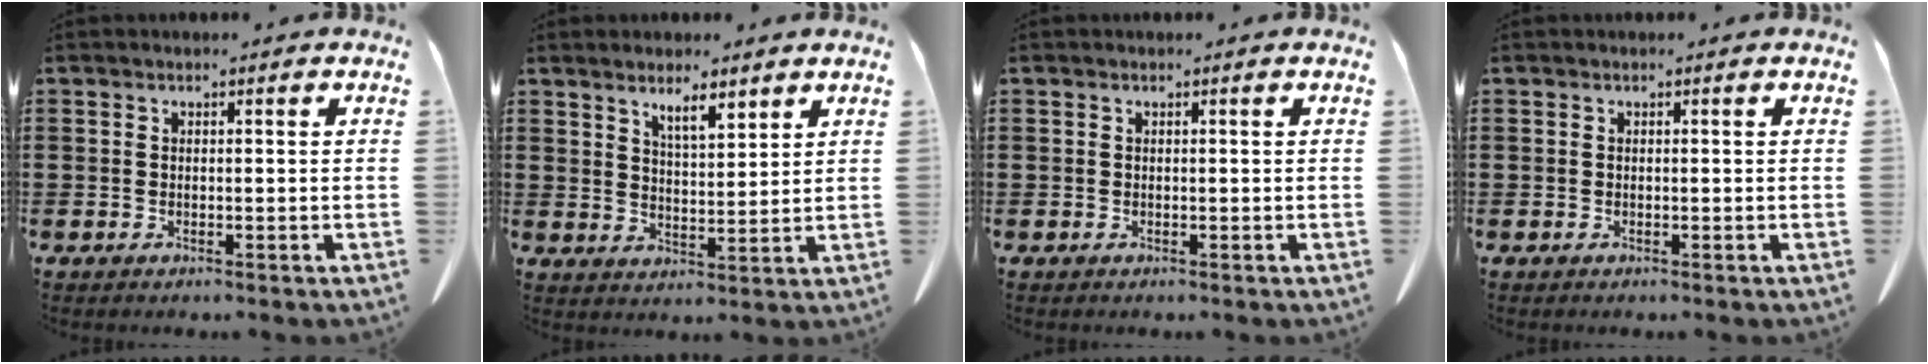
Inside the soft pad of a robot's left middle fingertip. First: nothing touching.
{"total": 4.4, "force": [3.7, 0.9, 2.2], "torque": [-0.036, -0.011, 0.062]}
{"total": 0.0}
{"total": 0.0}